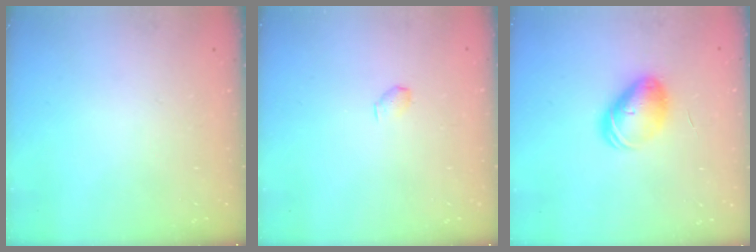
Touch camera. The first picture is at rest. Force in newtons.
{"total": 2.9, "press": 2.9, "slide": 0.5}
{"total": 9.3, "press": 9.2, "slide": 1.4}